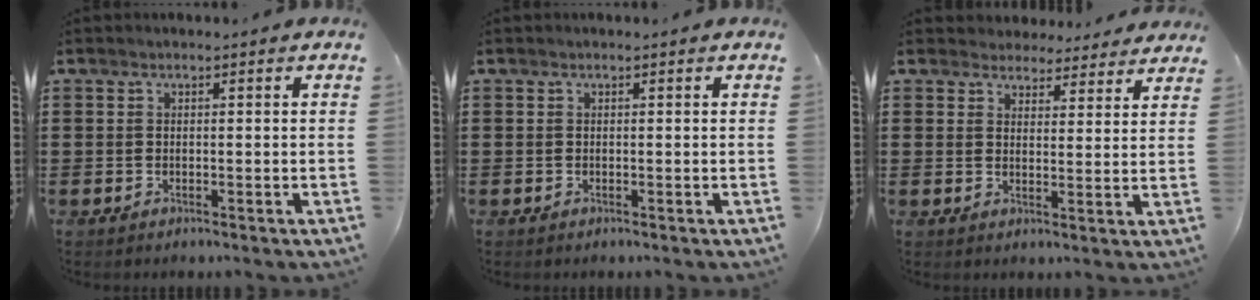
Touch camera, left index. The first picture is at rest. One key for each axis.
{"total": 0.0}
{"total": 3.9, "fx": 3.7, "fy": 1.0, "fz": 0.1, "tx": -0.018, "ty": -0.012, "tz": 0.069}